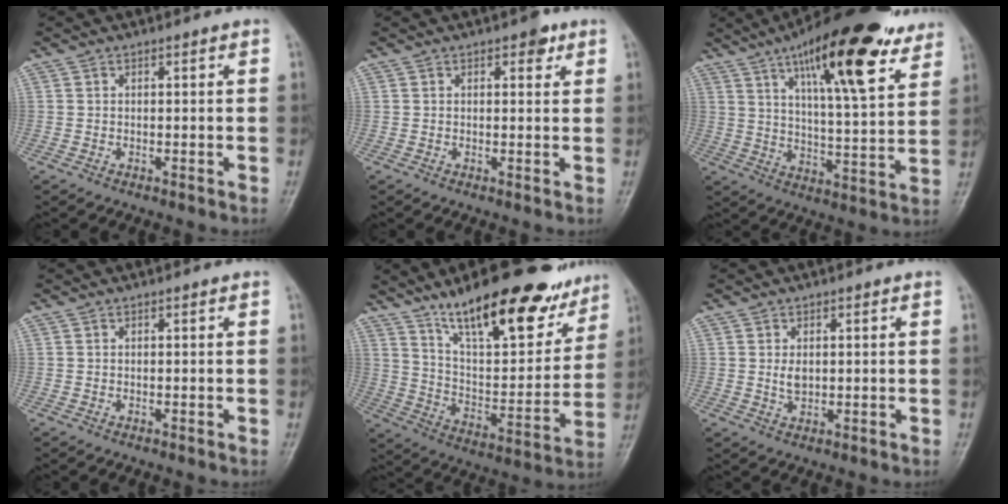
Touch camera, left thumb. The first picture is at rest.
{"total": 2.5, "force": [1.4, 1.4, 1.6], "torque": [-0.008, -0.003, 0.016]}
{"total": 23.1, "force": [13.7, 6.3, 17.5], "torque": [-0.244, -0.042, 0.210]}
{"total": 0.0}
{"total": 25.1, "force": [17.4, 8.5, 16.0], "torque": [-0.191, -0.068, 0.279]}
{"total": 2.6, "force": [0.4, 1.7, 1.8], "torque": [-0.025, -0.005, 0.011]}